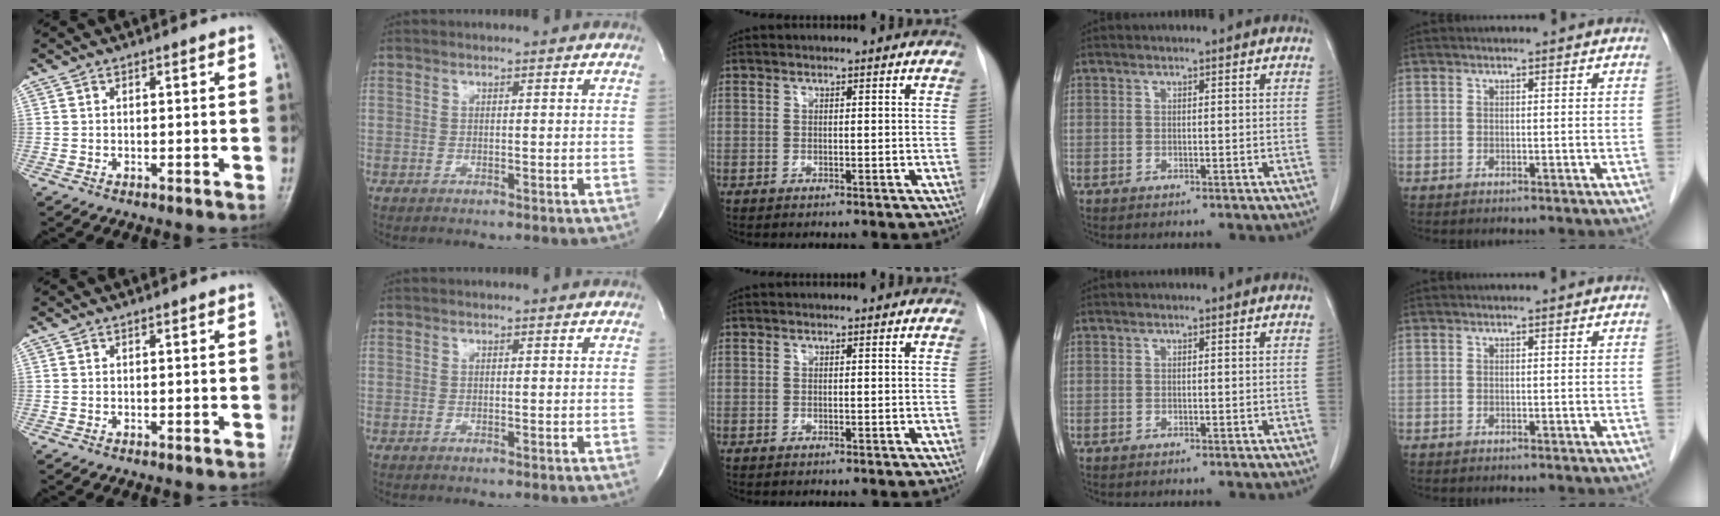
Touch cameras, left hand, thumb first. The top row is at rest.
{}